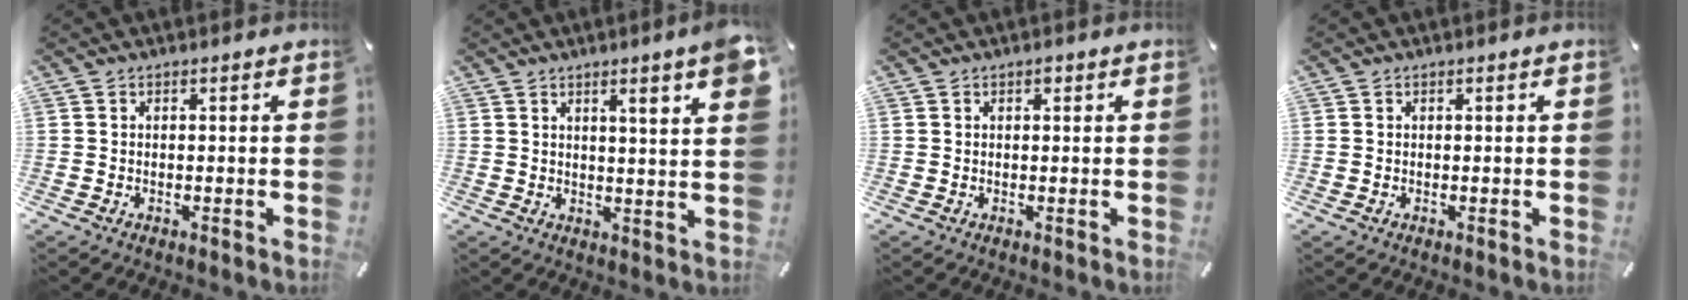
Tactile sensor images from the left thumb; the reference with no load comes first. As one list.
[{"total": 7.3, "force": [4.1, 0.2, 6.1], "torque": [-0.090, -0.023, 0.061]}, {"total": 0.5, "force": [0.3, 0.4, 0.2], "torque": [-0.004, 0.001, 0.006]}, {"total": 0.0}]